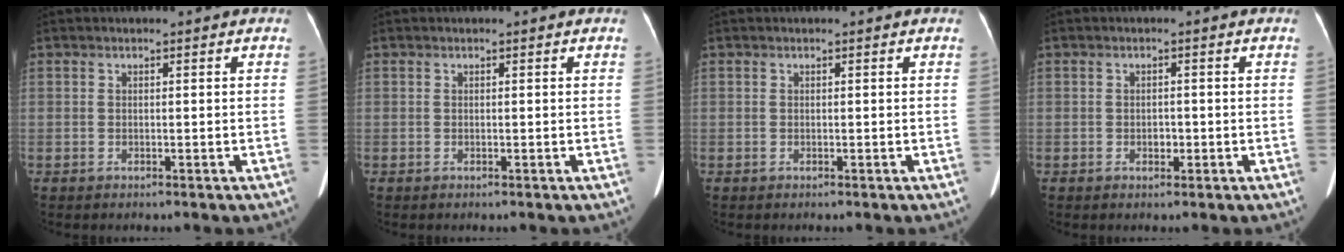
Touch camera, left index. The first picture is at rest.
{"total": 0.0}
{"total": 0.0}
{"total": 1.3, "force": [-0.5, 0.9, 0.8], "torque": [-0.013, 0.000, -0.004]}